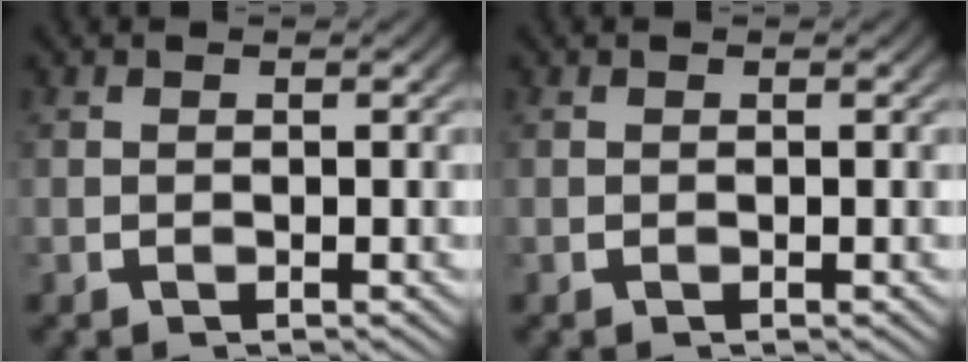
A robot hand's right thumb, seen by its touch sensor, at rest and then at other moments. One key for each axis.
{"total": 0.0}